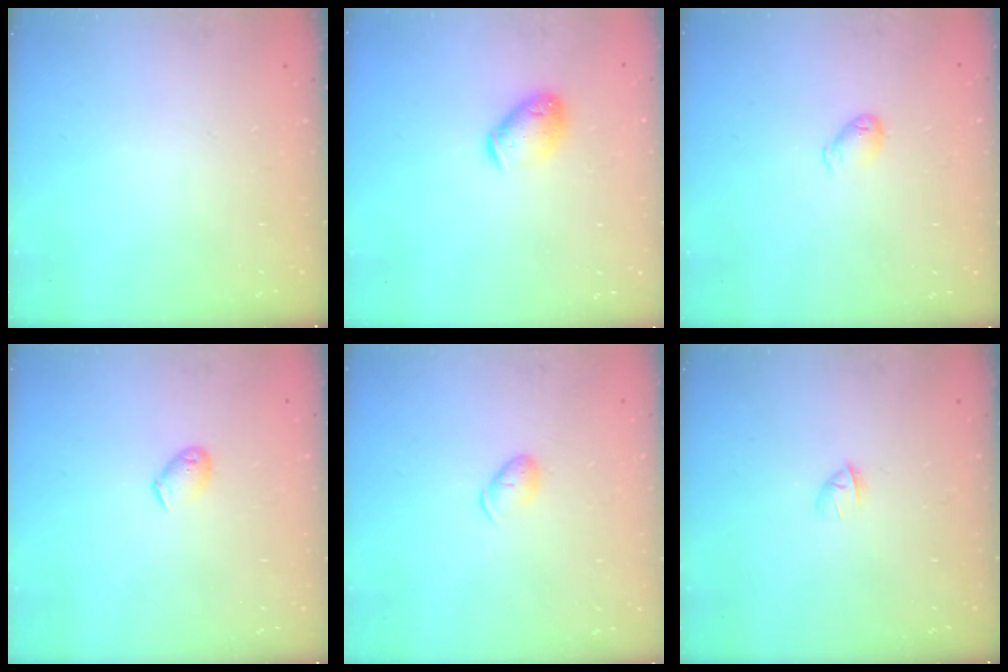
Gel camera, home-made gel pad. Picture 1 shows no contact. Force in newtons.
{"total": 9.6, "press": 9.5, "slide": 1.7}
{"total": 5.3, "press": 5.2, "slide": 0.9}
{"total": 5.0, "press": 4.9, "slide": 0.9}
{"total": 6.2, "press": 6.2, "slide": 0.9}
{"total": 2.4, "press": 2.2, "slide": 0.8}